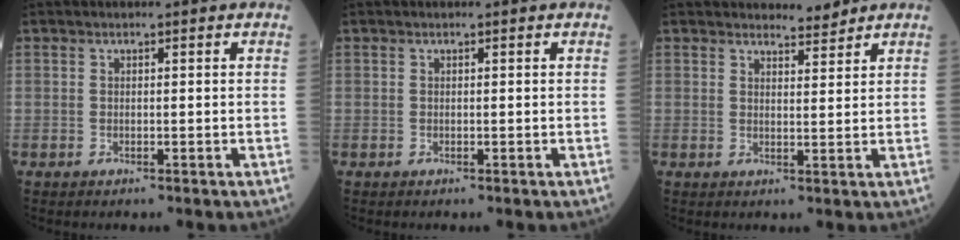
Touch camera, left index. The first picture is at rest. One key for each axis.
{"total": 0.0}
{"total": 2.5, "fx": 2.5, "fy": 0.4, "fz": -0.1, "tx": -0.001, "ty": -0.007, "tz": 0.037}